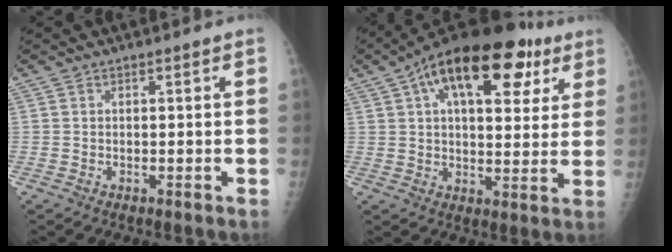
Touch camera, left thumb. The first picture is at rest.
{"total": 22.8, "force": [10.4, 11.0, 17.0], "torque": [-0.239, 0.014, 0.154]}